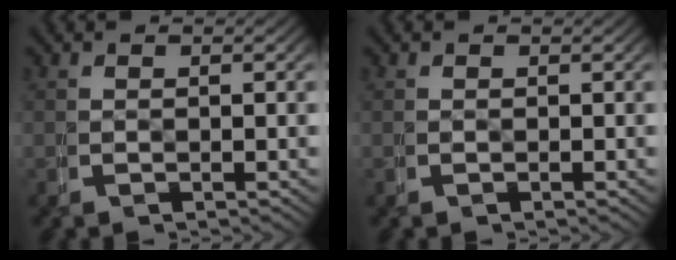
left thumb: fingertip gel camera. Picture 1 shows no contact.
{"total": 0.0}